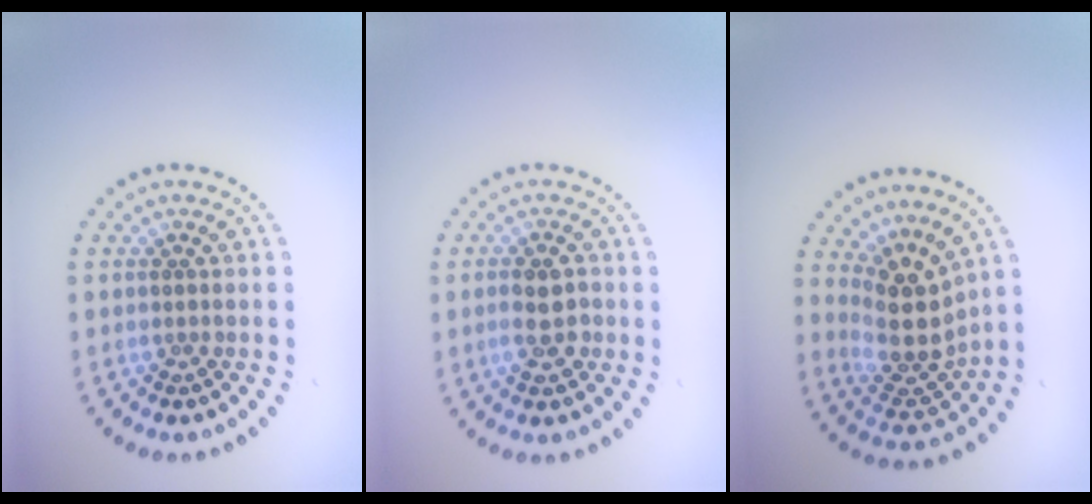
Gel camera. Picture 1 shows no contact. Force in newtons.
{"total": 2.8, "press": 2.7, "slide": 0.3}
{"total": 4.4, "press": 3.3, "slide": 2.9}